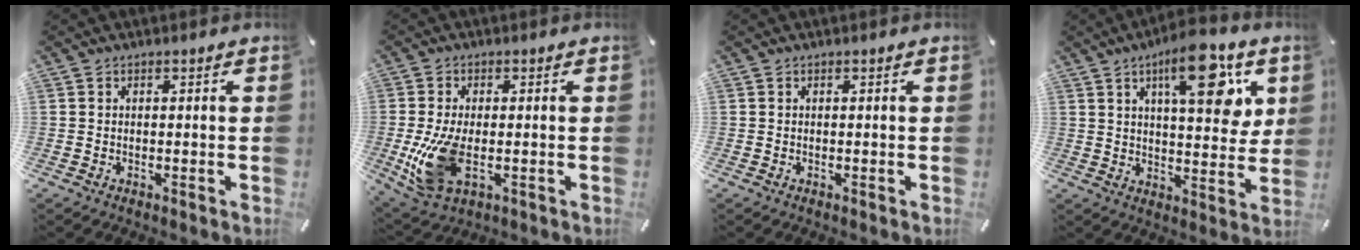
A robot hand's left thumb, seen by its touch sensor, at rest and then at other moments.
{"total": 12.0, "force": [-1.6, 6.6, 9.9], "torque": [-0.213, -0.022, -0.022]}
{"total": 0.0}
{"total": 16.3, "force": [8.0, 6.4, 12.7], "torque": [-0.167, -0.038, 0.122]}